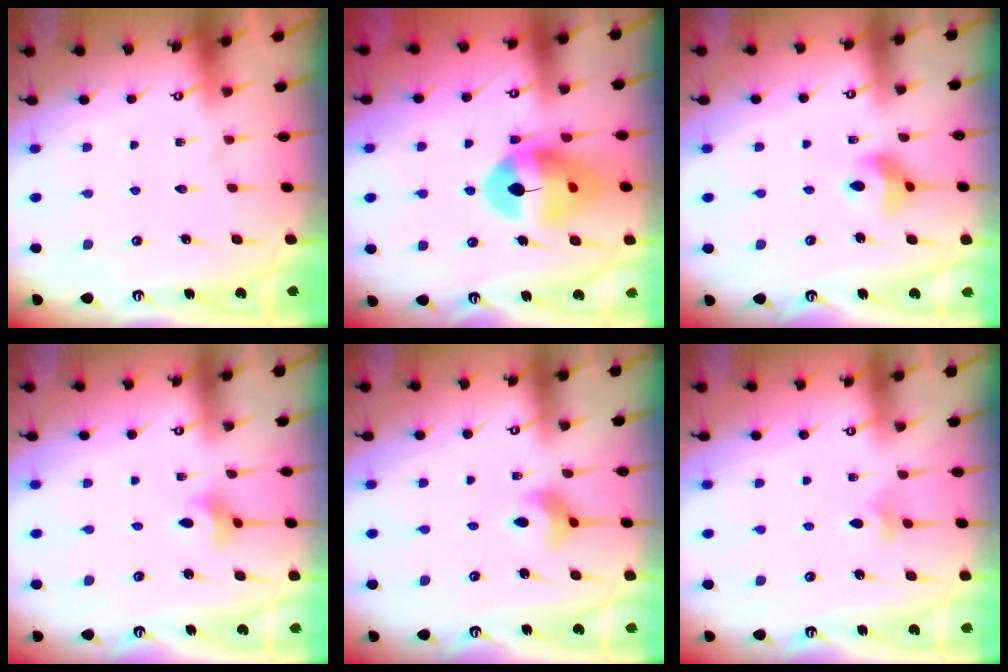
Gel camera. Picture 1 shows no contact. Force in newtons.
{"total": 13.3, "press": 13.2, "slide": 1.6}
{"total": 8.5, "press": 8.4, "slide": 1.0}
{"total": 2.9, "press": 2.8, "slide": 0.6}
{"total": 5.4, "press": 5.3, "slide": 0.6}
{"total": 3.9, "press": 3.8, "slide": 1.0}